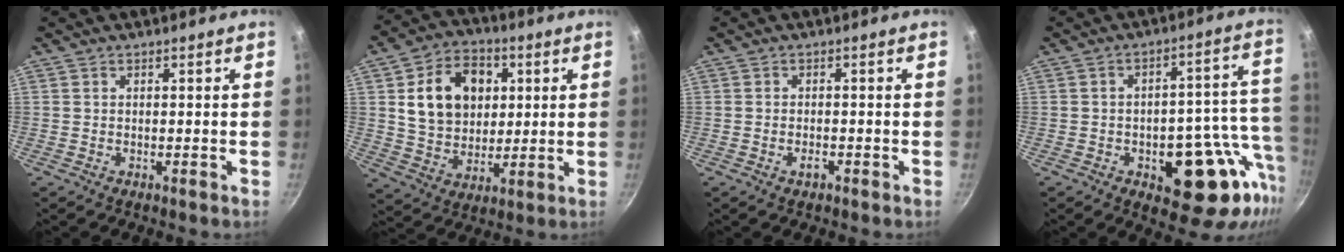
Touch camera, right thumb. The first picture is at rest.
{"total": 15.5, "force": [3.5, 11.9, 9.4], "torque": [-0.128, 0.003, 0.061]}
{"total": 1.7, "force": [-0.9, 0.9, 1.1], "torque": [-0.021, 0.007, -0.017]}
{"total": 17.2, "force": [-5.1, 8.6, 14.0], "torque": [-0.121, 0.028, -0.068]}